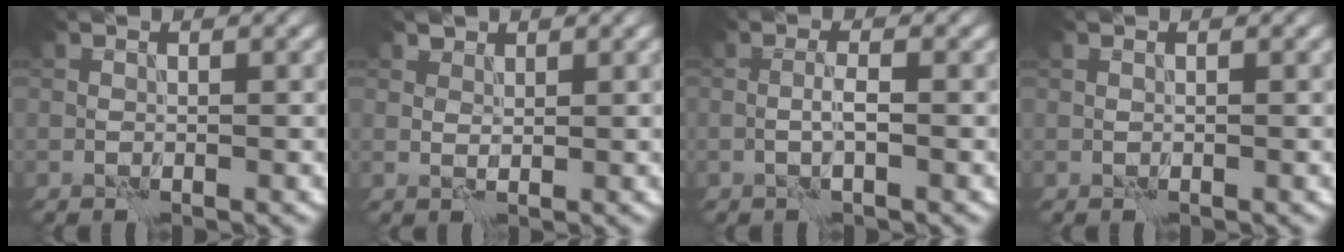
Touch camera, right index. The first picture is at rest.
{"total": 1.5, "force": [1.4, 0.6, 0.1], "torque": [-0.003, -0.001, 0.024]}
{"total": 0.9, "force": [-0.2, -0.2, 0.9], "torque": [-0.017, 0.004, -0.005]}
{"total": 0.0}